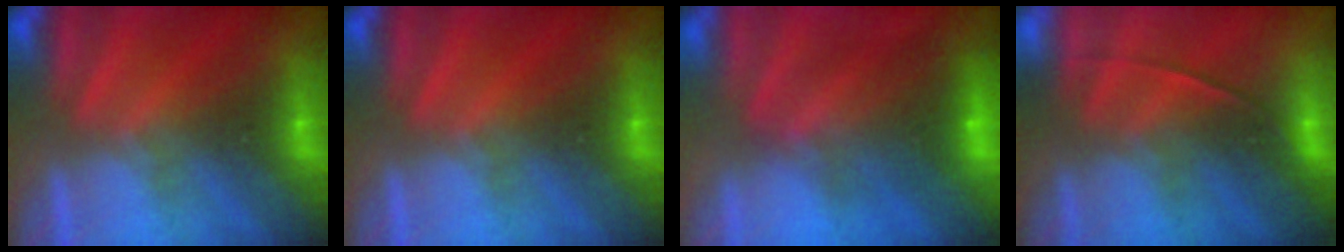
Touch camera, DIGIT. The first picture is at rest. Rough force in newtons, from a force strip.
{"total": 0.0}
{"total": 7.2}
{"total": 1.8}